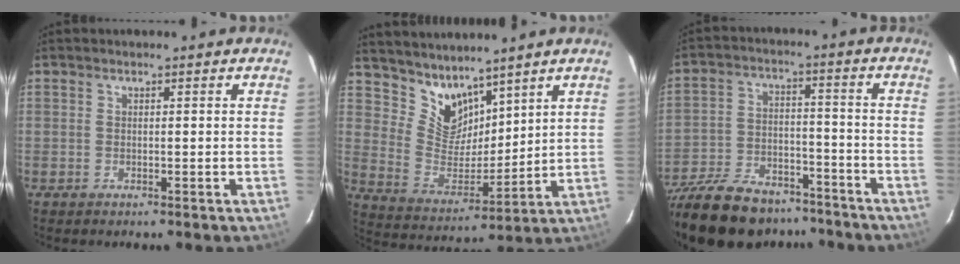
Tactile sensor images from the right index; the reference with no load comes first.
{"total": 10.3, "force": [8.4, 5.1, 3.1], "torque": [-0.059, -0.004, 0.174]}
{"total": 25.3, "force": [-20.0, 10.7, 11.1], "torque": [-0.247, -0.002, -0.302]}